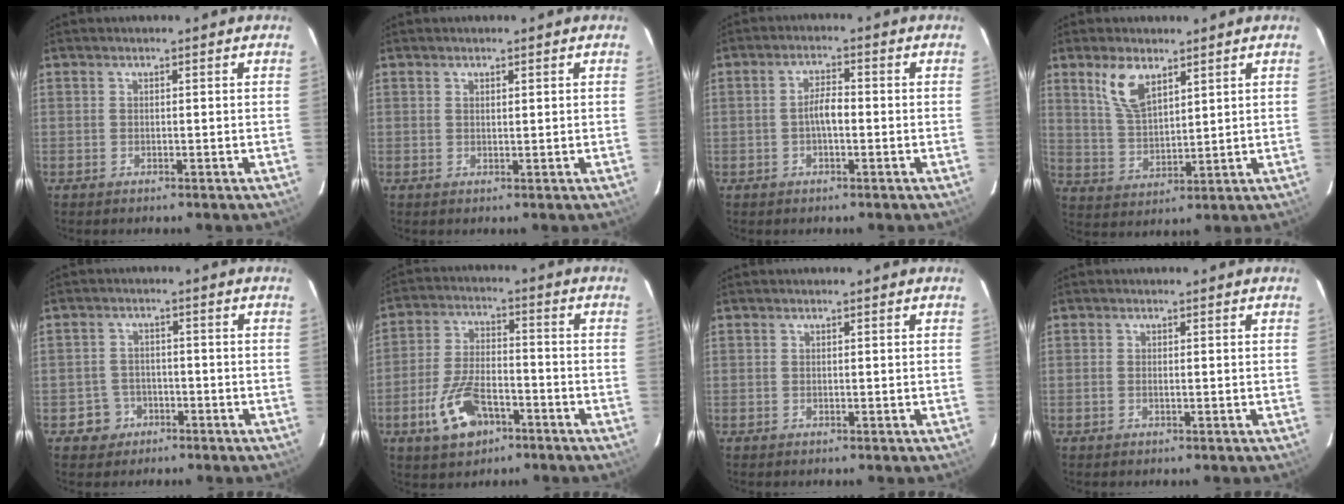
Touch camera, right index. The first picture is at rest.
{"total": 0.7, "force": [0.6, 0.2, 0.4], "torque": [-0.006, 0.001, 0.010]}
{"total": 3.3, "force": [-0.7, 1.1, 3.1], "torque": [-0.058, 0.008, -0.012]}
{"total": 8.1, "force": [4.9, 3.6, 5.4], "torque": [-0.104, 0.004, 0.105]}
{"total": 4.4, "force": [-2.3, 3.8, -0.1], "torque": [-0.007, 0.019, -0.035]}
{"total": 11.1, "force": [-5.7, 5.6, 7.7], "torque": [-0.167, 0.000, -0.097]}
{"total": 0.0}
{"total": 0.5, "force": [-0.1, 0.1, 0.5], "torque": [-0.011, 0.001, -0.004]}